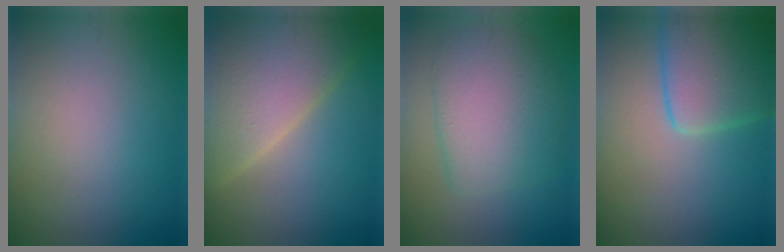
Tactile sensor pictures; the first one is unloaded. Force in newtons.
{"total": 7.4, "press": 7.3, "slide": 0.5}
{"total": 6.0, "press": 6.0, "slide": 0.3}
{"total": 6.2, "press": 6.1, "slide": 0.4}